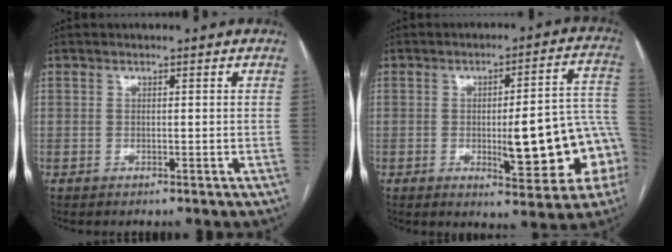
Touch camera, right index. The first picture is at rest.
{"total": 16.1, "force": [-3.3, 3.5, 15.4], "torque": [-0.144, 0.032, -0.026]}